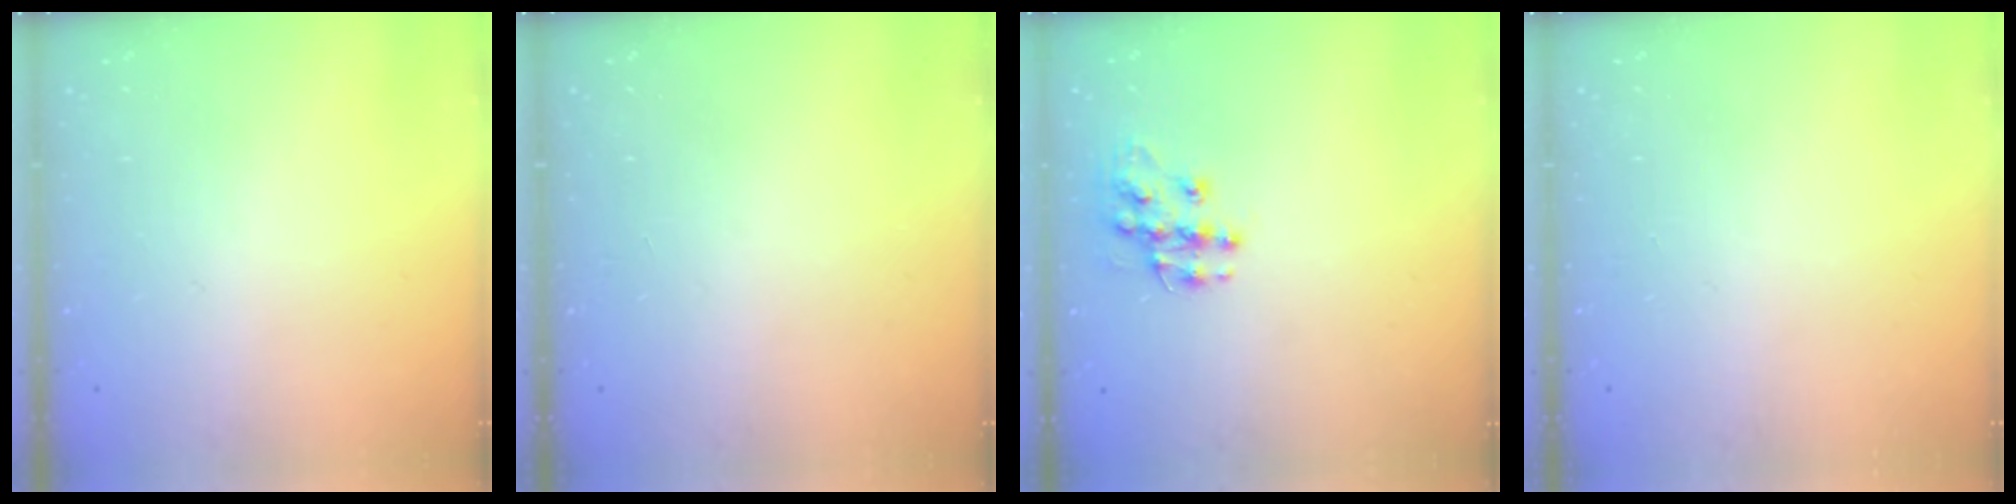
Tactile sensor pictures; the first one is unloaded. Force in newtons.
{"total": 0.0}
{"total": 10.0, "press": 10.0, "slide": 0.6}
{"total": 0.0}